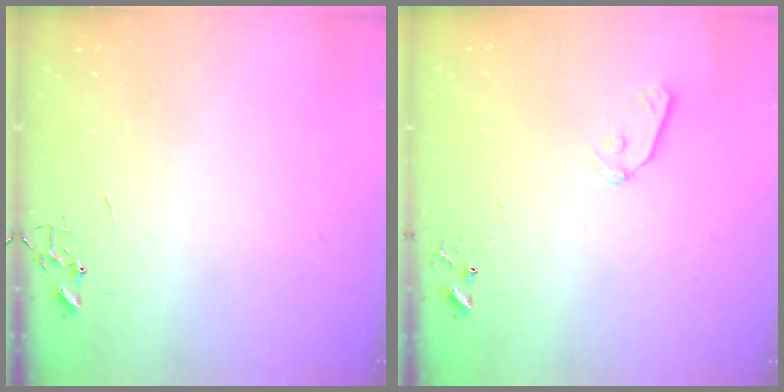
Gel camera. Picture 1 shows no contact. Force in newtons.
{"total": 7.3, "press": 7.3, "slide": 0.7}